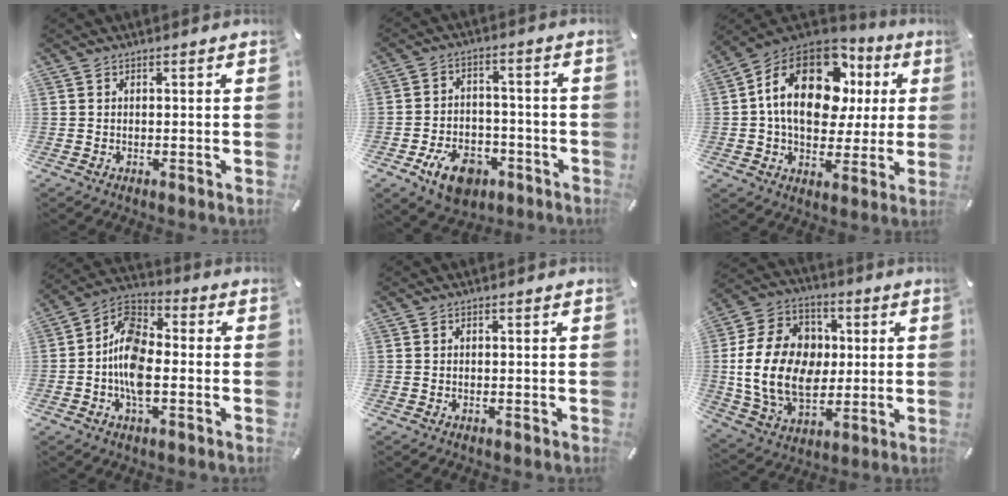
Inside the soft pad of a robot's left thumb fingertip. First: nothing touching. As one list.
[{"total": 10.3, "force": [-5.6, 6.7, 5.5], "torque": [-0.092, 0.037, -0.095]}, {"total": 21.5, "force": [5.8, 14.5, 14.8], "torque": [-0.265, -0.012, 0.098]}, {"total": 10.7, "force": [-2.8, 6.3, 8.2], "torque": [-0.175, 0.014, -0.050]}, {"total": 0.0}, {"total": 19.5, "force": [-0.1, 15.2, 12.2], "torque": [-0.246, 0.009, -0.001]}]